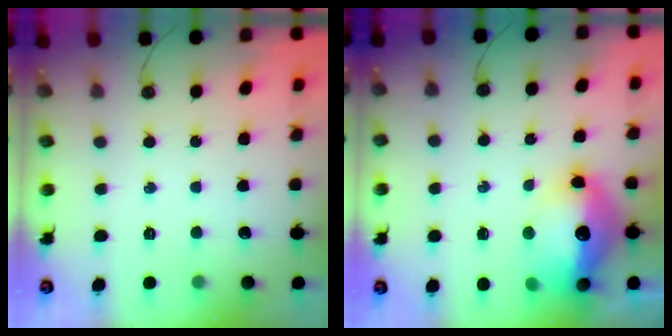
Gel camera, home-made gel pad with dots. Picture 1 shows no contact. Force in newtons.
{"total": 21.4, "press": 17.2, "slide": 12.7}